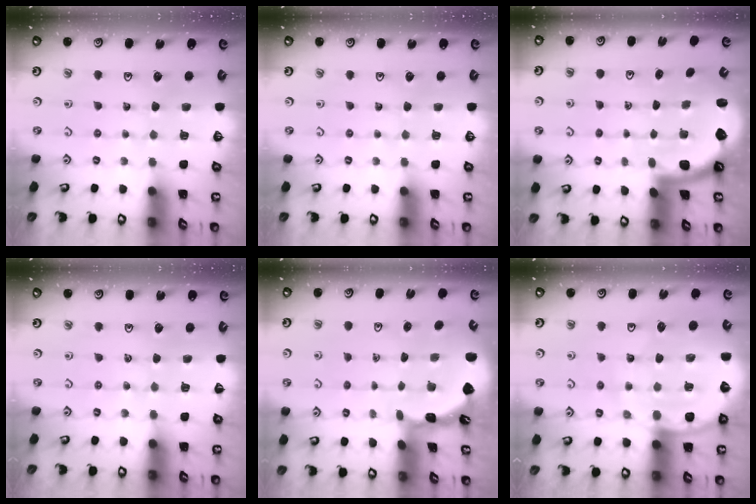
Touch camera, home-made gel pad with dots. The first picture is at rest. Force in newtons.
{"total": 0.0}
{"total": 2.3, "press": 2.3, "slide": 0.4}
{"total": 2.1, "press": 2.0, "slide": 0.5}
{"total": 1.8, "press": 1.8, "slide": 0.1}
{"total": 11.7, "press": 11.6, "slide": 1.5}